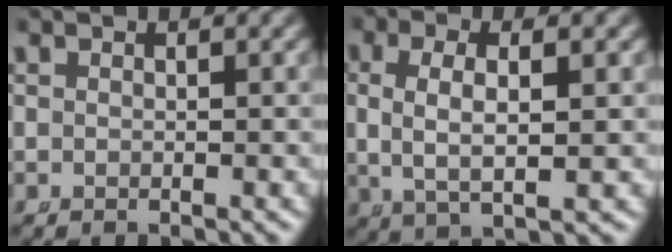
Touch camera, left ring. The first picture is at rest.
{"total": 5.1, "force": [0.9, 2.2, 4.5], "torque": [-0.093, -0.003, 0.023]}